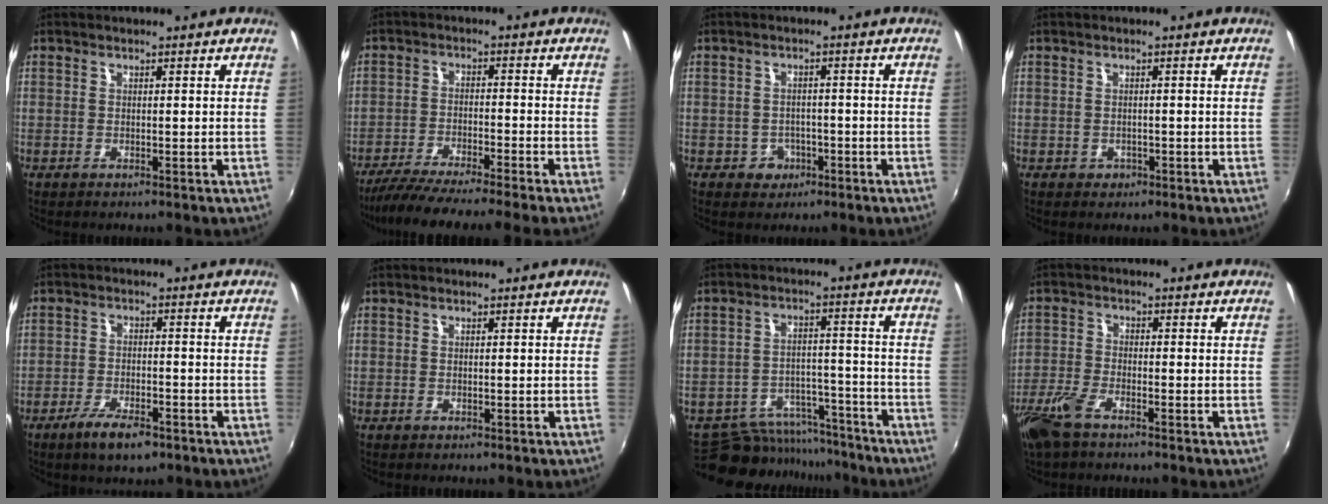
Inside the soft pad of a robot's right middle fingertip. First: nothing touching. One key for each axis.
{"total": 11.7, "fx": -10.4, "fy": -1.8, "fz": 5.0, "tx": -0.108, "ty": -0.030, "tz": -0.177}
{"total": 3.7, "fx": -1.7, "fy": 3.3, "fz": 0.5, "tx": -0.018, "ty": 0.006, "tz": -0.022}
{"total": 1.5, "fx": -0.7, "fy": 1.3, "fz": 0.3, "tx": -0.005, "ty": -0.002, "tz": -0.007}
{"total": 6.7, "fx": -4.5, "fy": 2.3, "fz": 4.4, "tx": -0.105, "ty": -0.015, "tz": -0.079}
{"total": 0.0}
{"total": 14.9, "fx": -13.0, "fy": 6.4, "fz": 3.4, "tx": -0.081, "ty": 0.031, "tz": -0.178}
{"total": 6.9, "fx": -4.8, "fy": 2.2, "fz": 4.3, "tx": -0.113, "ty": -0.010, "tz": -0.102}